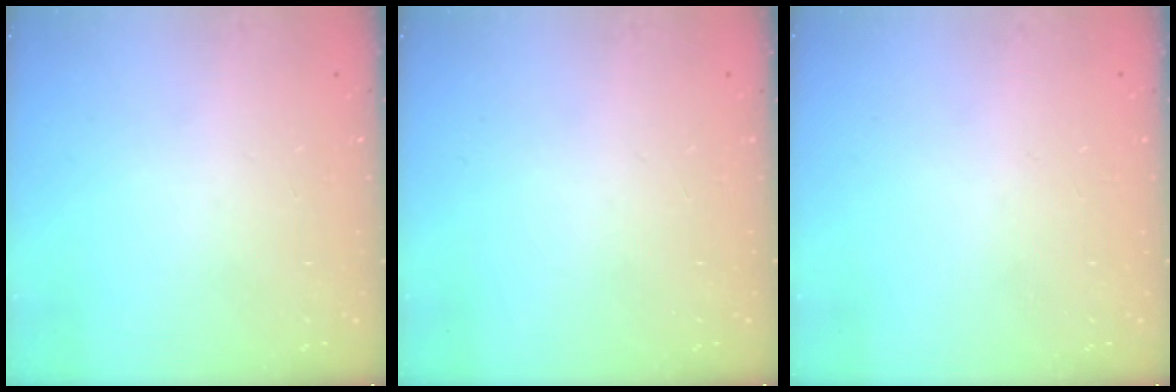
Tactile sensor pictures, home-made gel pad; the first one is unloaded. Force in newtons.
{"total": 0.0}
{"total": 1.7, "press": 1.6, "slide": 0.8}